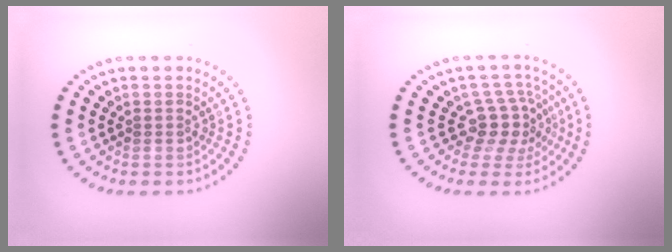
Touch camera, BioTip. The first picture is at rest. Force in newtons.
{"total": 3.5, "press": 2.7, "slide": 2.2}